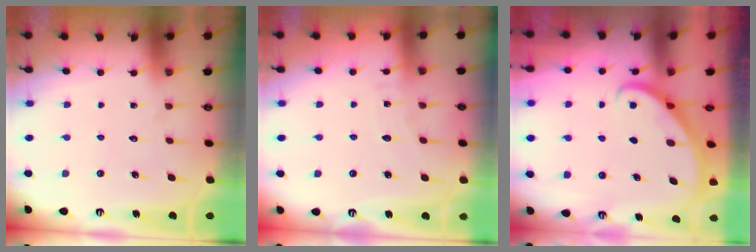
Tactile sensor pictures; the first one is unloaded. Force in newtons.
{"total": 4.8, "press": 4.7, "slide": 0.5}
{"total": 2.7, "press": 2.7, "slide": 0.2}